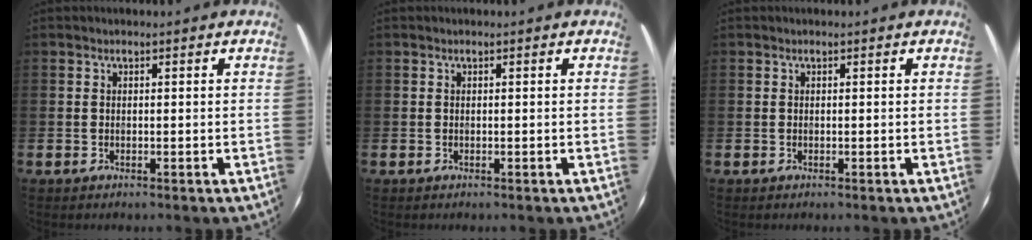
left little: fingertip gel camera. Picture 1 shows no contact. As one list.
[{"total": 0.0}, {"total": 0.0}]